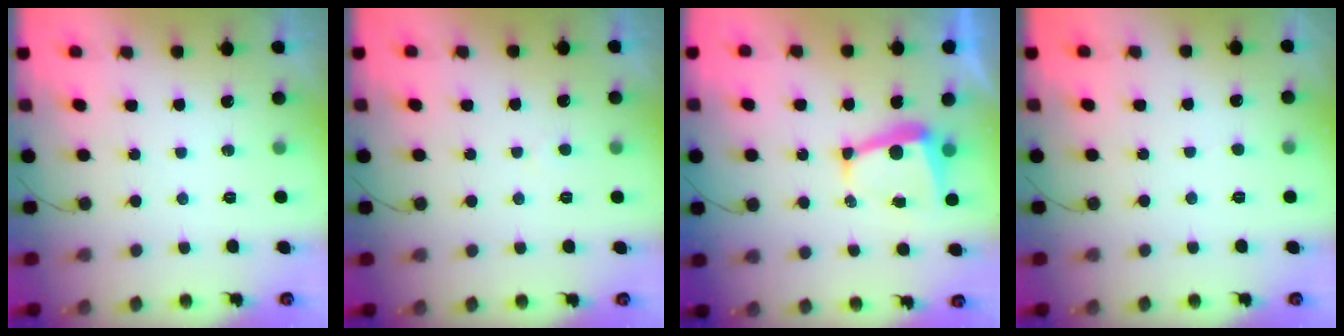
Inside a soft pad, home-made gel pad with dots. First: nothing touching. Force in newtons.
{"total": 2.6, "press": 2.6, "slide": 0.3}
{"total": 6.2, "press": 6.2, "slide": 0.3}
{"total": 2.5, "press": 2.5, "slide": 0.3}